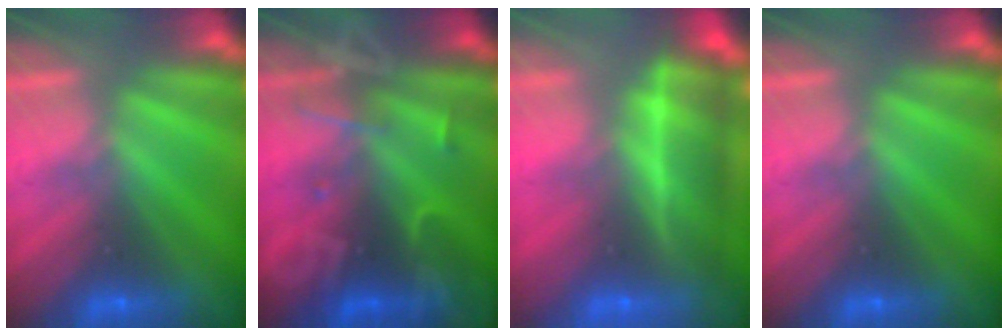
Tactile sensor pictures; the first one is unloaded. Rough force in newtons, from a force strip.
{"total": 2.4}
{"total": 8.8}
{"total": 0.0}